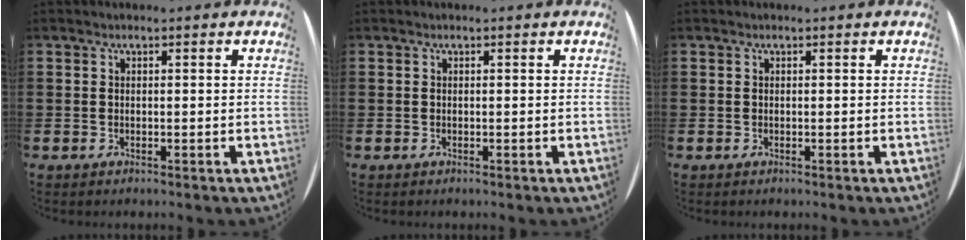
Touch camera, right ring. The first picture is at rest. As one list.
[{"total": 0.0}, {"total": 0.0}]